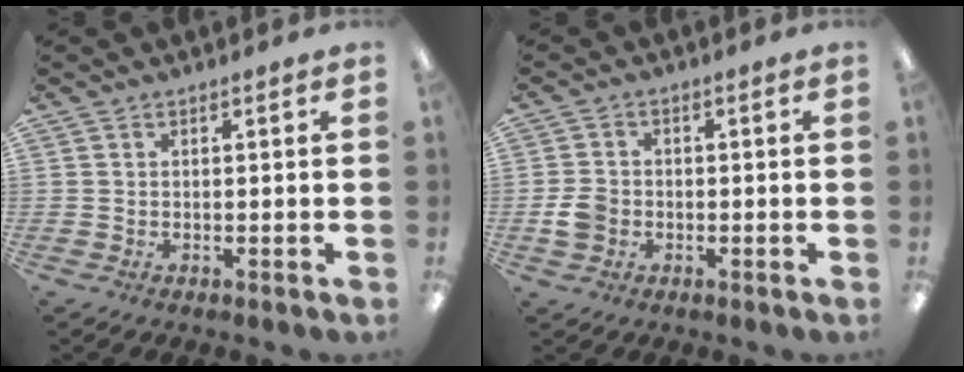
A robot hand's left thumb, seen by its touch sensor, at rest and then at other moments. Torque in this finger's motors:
{"motor_torque": [-0.63, 0.70, 0.28, -0.46, 0.00]}